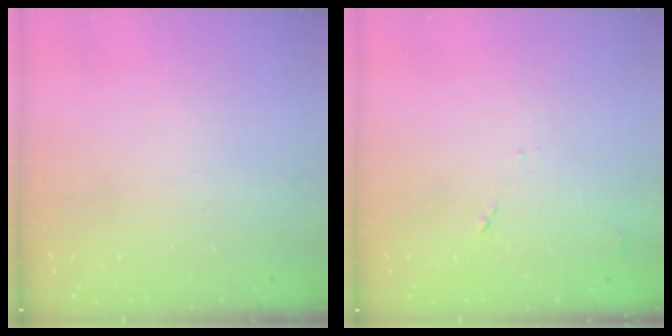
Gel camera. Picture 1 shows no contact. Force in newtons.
{"total": 8.5, "press": 8.5, "slide": 0.7}